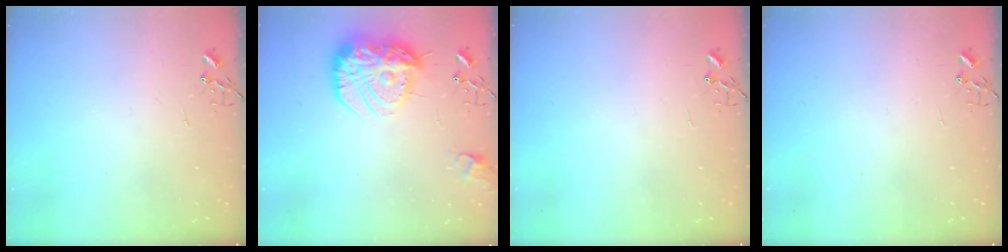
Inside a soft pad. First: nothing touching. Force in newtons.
{"total": 18.5, "press": 18.4, "slide": 1.7}
{"total": 0.0}
{"total": 0.0}